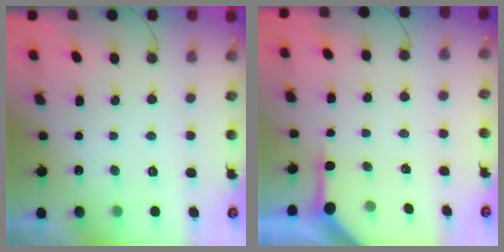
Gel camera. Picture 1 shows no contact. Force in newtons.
{"total": 3.5, "press": 3.5, "slide": 0.5}